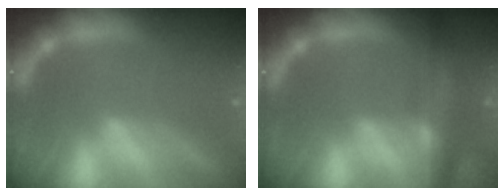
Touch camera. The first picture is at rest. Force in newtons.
{"total": 5.9}